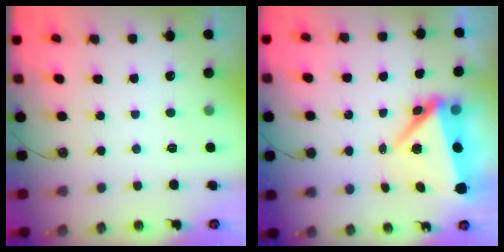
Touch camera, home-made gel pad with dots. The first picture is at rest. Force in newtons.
{"total": 7.8, "press": 7.7, "slide": 1.4}